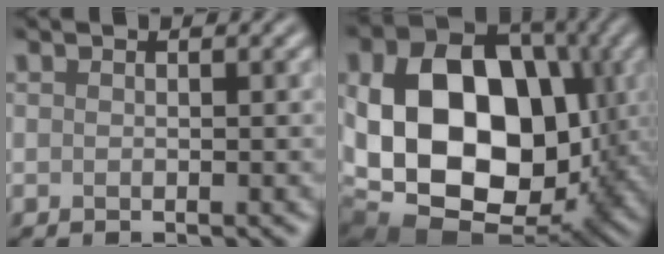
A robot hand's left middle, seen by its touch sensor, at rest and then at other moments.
{"total": 18.7, "force": [-0.8, 13.3, 13.2], "torque": [-0.256, -0.027, 0.002]}